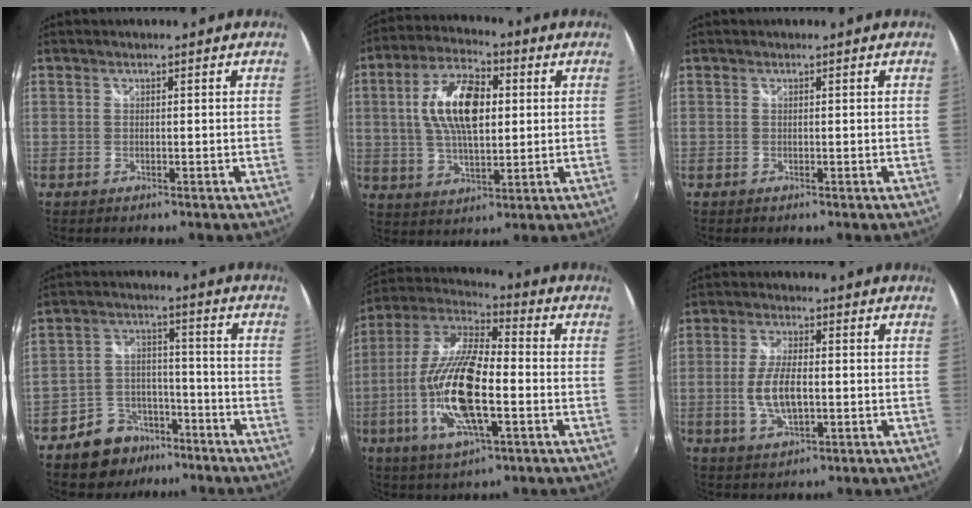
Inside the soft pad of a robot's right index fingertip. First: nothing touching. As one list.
[{"total": 13.7, "force": [2.3, 6.6, 11.8], "torque": [-0.222, 0.016, 0.039]}, {"total": 0.0}, {"total": 9.8, "force": [-6.8, 6.6, 2.3], "torque": [-0.060, 0.027, -0.098]}, {"total": 18.9, "force": [-4.3, 6.3, 17.2], "torque": [-0.354, -0.010, -0.087]}, {"total": 7.9, "force": [-1.0, 3.3, 7.1], "torque": [-0.145, -0.003, -0.017]}]